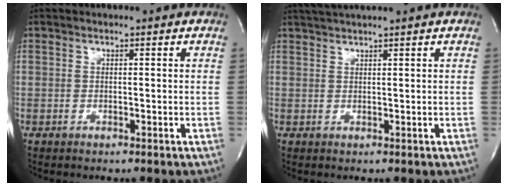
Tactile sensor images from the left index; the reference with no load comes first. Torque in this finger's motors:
{"motor_torque": [0.12, -0.30, 0.00, 0.02]}